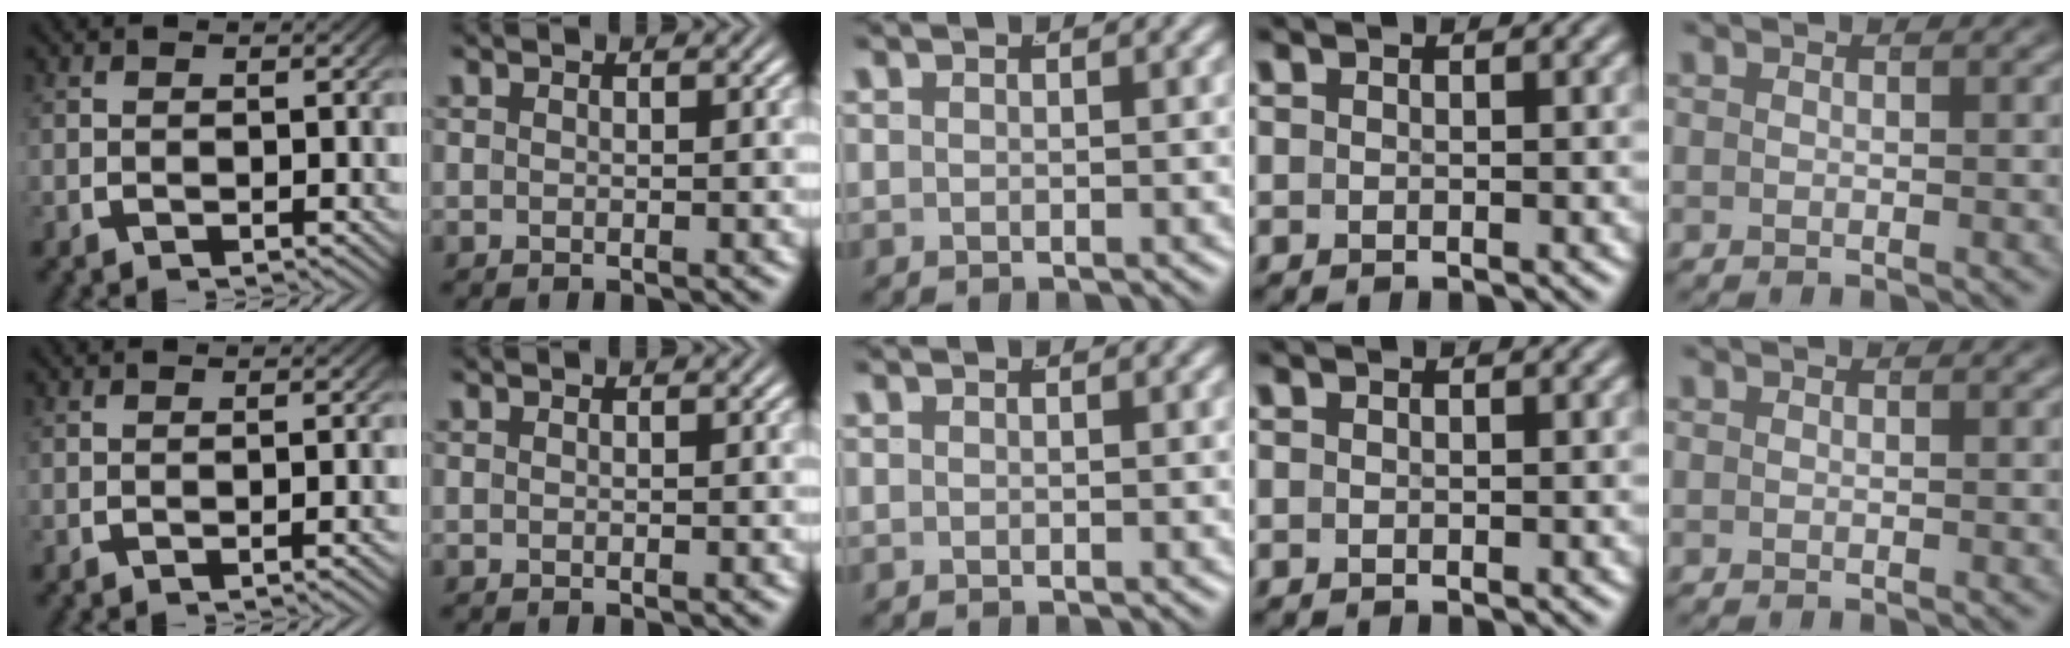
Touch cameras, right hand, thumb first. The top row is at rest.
{}